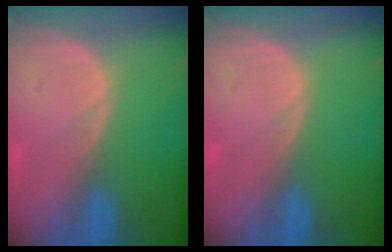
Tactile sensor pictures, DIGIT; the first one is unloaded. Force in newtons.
{"total": 0.0}